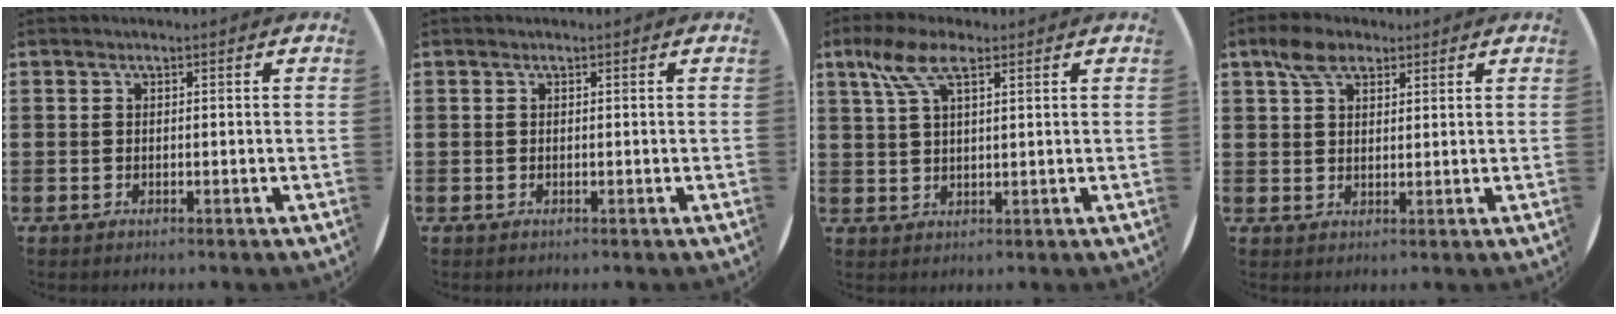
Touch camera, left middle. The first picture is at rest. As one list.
[{"total": 0.0}, {"total": 6.1, "force": [3.3, 2.3, 4.6], "torque": [-0.098, 0.012, 0.058]}, {"total": 4.5, "force": [3.2, 2.4, 2.2], "torque": [-0.041, 0.008, 0.057]}]